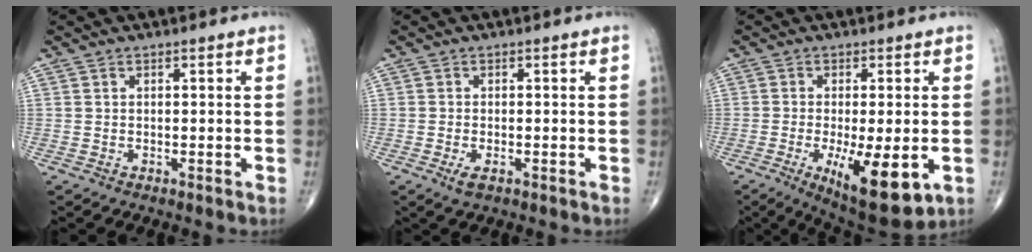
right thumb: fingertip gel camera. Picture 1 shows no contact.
{"total": 2.2, "force": [-1.0, 0.9, 1.8], "torque": [-0.034, -0.002, -0.018]}
{"total": 12.7, "force": [-3.8, 4.0, 11.5], "torque": [-0.181, -0.022, -0.048]}